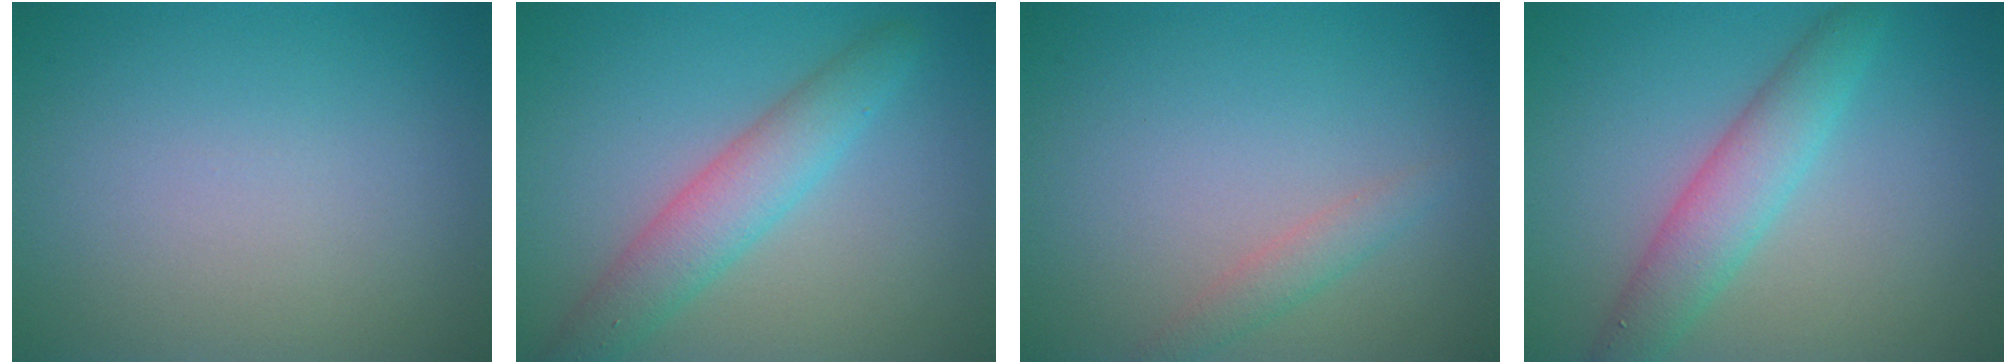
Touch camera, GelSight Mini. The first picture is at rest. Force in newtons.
{"total": 4.2, "press": 4.1, "slide": 0.2}
{"total": 1.5, "press": 1.4, "slide": 0.0}
{"total": 4.1, "press": 4.1, "slide": 0.0}